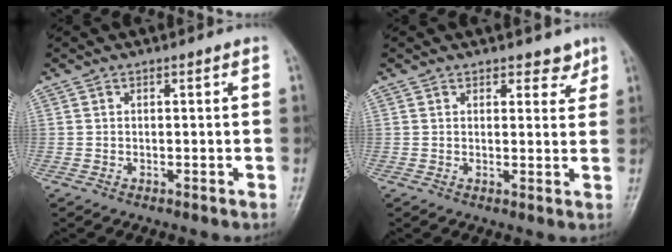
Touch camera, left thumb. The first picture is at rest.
{"total": 3.3, "force": [2.4, 1.8, 1.2], "torque": [0.010, -0.015, 0.032]}